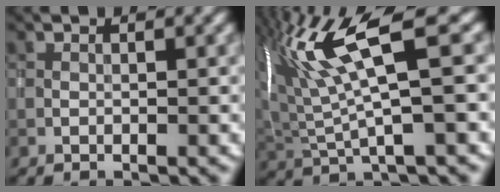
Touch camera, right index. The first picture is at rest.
{"total": 10.1, "force": [4.3, 2.2, 8.9], "torque": [-0.192, 0.011, 0.086]}